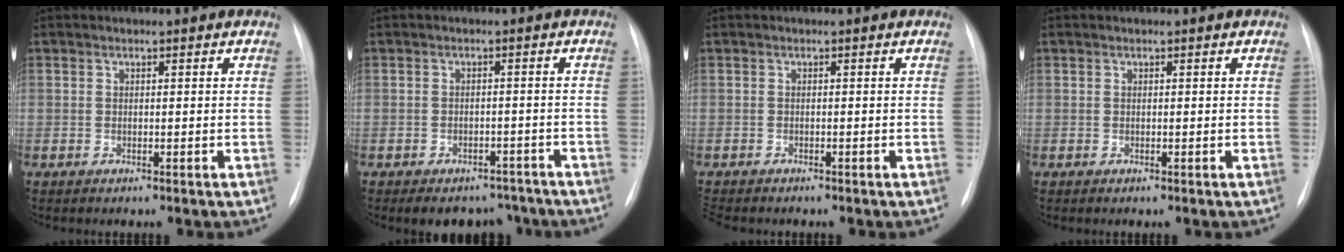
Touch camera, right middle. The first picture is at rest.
{"total": 7.9, "force": [-6.5, 4.0, 2.0], "torque": [-0.007, 0.012, -0.079]}
{"total": 3.6, "force": [-3.1, 1.3, 1.3], "torque": [-0.020, -0.007, -0.044]}
{"total": 0.0}